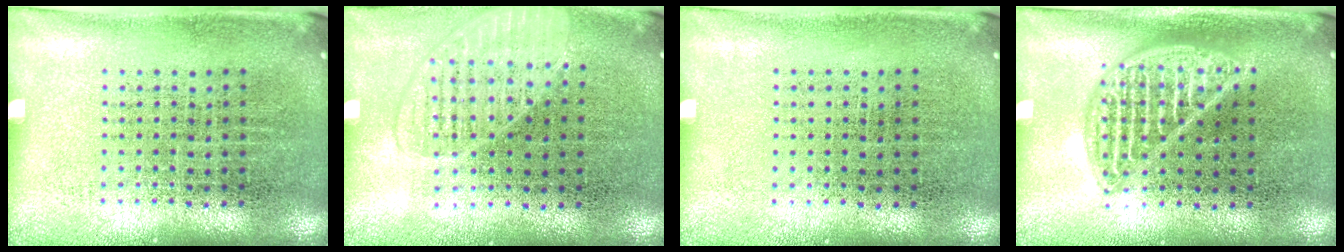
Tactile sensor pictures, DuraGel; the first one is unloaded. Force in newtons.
{"total": 1.5, "press": 1.4, "slide": 0.4}
{"total": 0.0}
{"total": 2.1, "press": 2.0, "slide": 0.2}